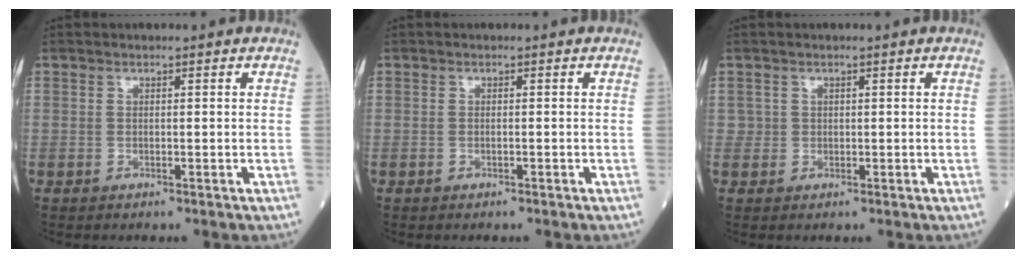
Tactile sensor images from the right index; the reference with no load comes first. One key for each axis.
{"total": 0.0}
{"total": 0.9, "fx": 0.3, "fy": 0.9, "fz": 0.0, "tx": 0.010, "ty": 0.005, "tz": 0.004}